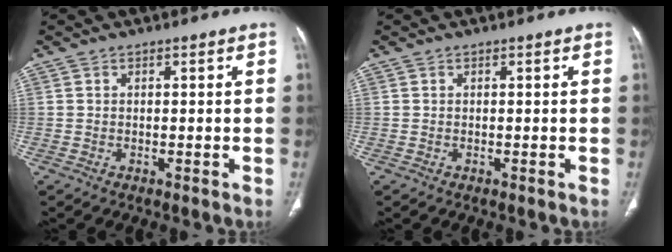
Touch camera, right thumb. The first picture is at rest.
{"total": 0.0}